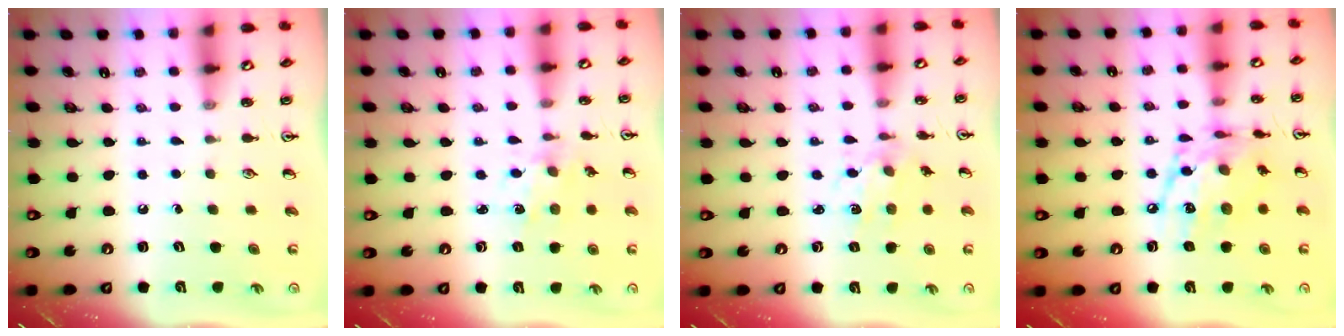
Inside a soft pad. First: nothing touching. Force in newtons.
{"total": 1.7, "press": 1.6, "slide": 0.3}
{"total": 3.3, "press": 3.3, "slide": 0.1}
{"total": 14.6, "press": 14.6, "slide": 0.9}